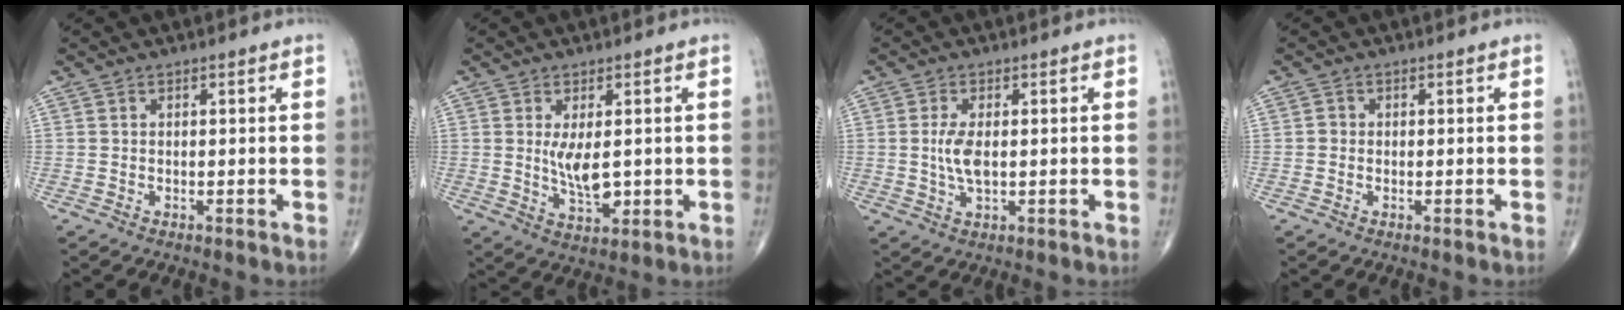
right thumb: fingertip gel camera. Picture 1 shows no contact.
{"total": 6.4, "force": [0.5, 3.0, 5.7], "torque": [-0.094, -0.017, 0.016]}
{"total": 4.6, "force": [0.1, 2.0, 4.2], "torque": [-0.088, -0.005, 0.004]}
{"total": 0.9, "force": [-0.2, 0.9, 0.3], "torque": [0.001, 0.003, -0.006]}